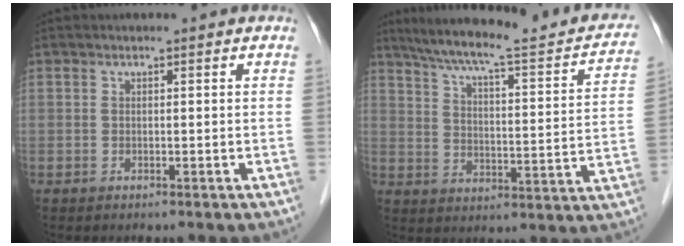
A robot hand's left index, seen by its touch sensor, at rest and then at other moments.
{"total": 23.2, "force": [19.7, 2.8, 11.9], "torque": [-0.179, -0.007, 0.258]}